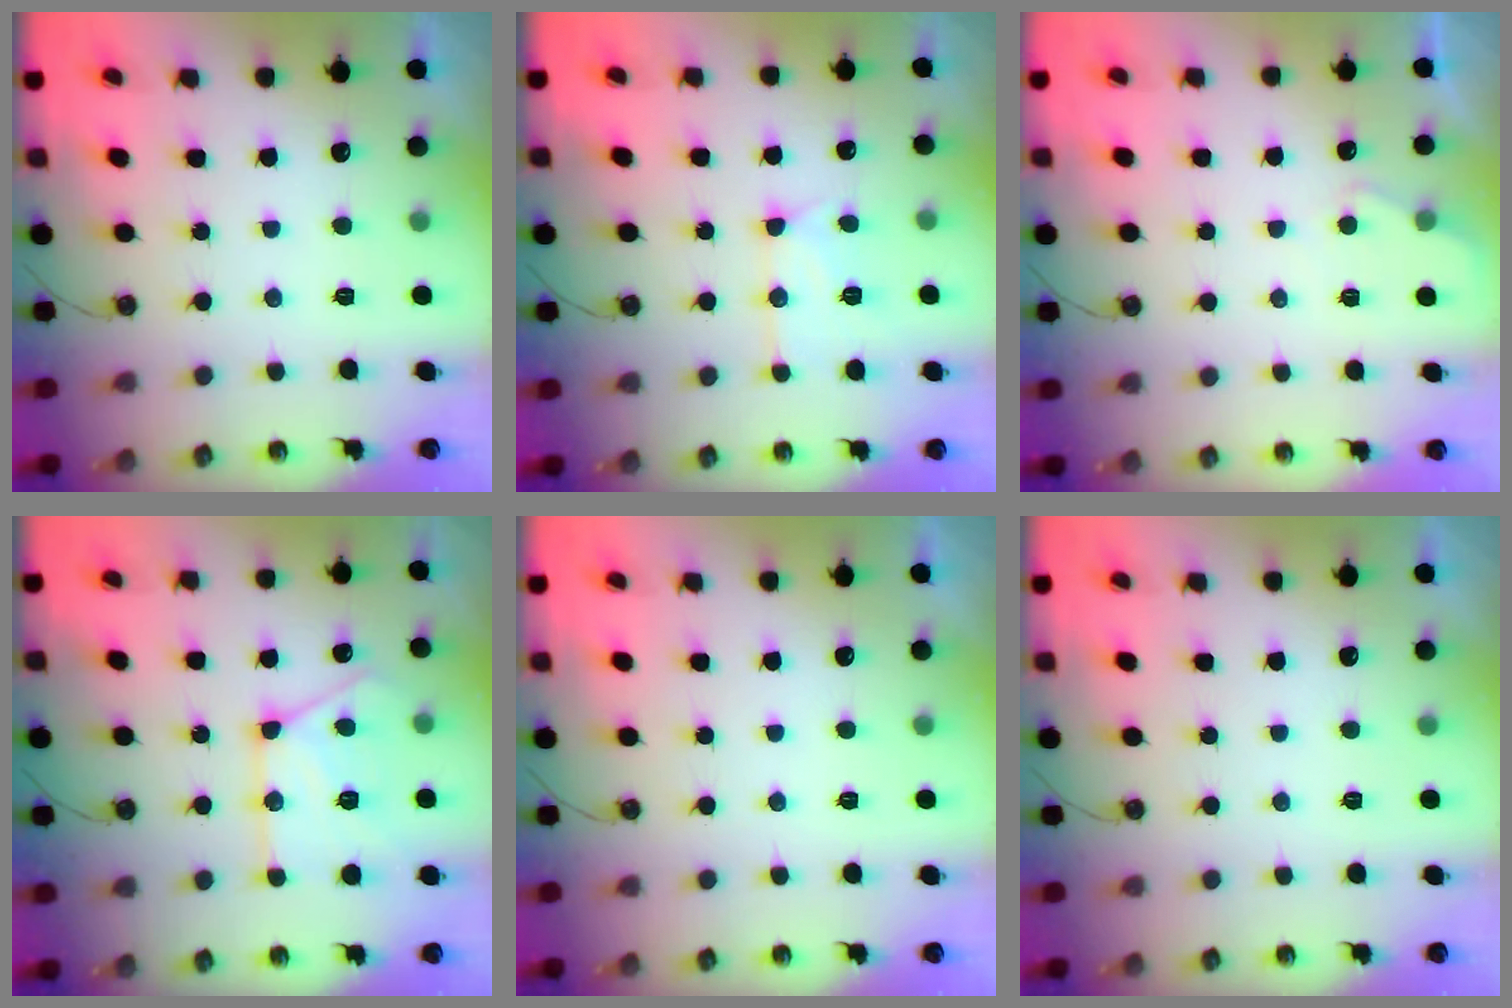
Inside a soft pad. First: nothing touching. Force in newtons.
{"total": 12.0, "press": 12.0, "slide": 0.6}
{"total": 3.9, "press": 3.9, "slide": 0.4}
{"total": 17.1, "press": 17.0, "slide": 1.4}
{"total": 0.0}
{"total": 0.0}